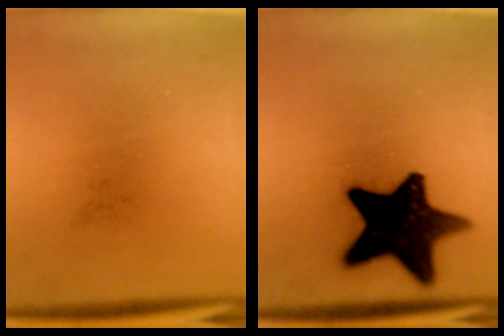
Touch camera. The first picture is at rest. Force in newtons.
{"total": 17.1}